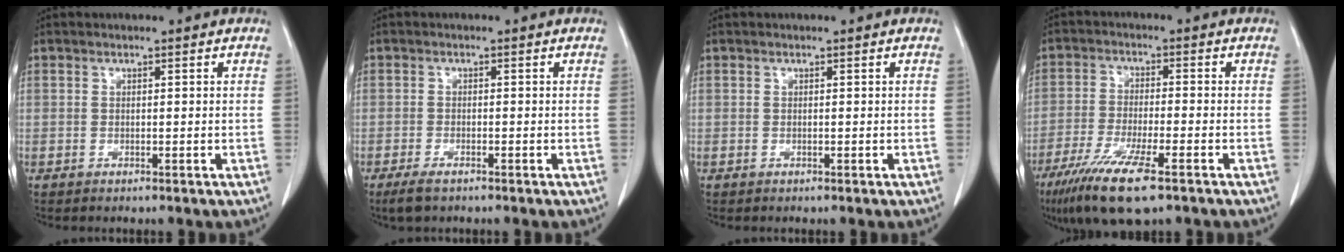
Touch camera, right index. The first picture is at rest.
{"total": 2.8, "force": [-2.1, 0.8, 1.7], "torque": [-0.038, -0.006, -0.033]}
{"total": 0.0}
{"total": 11.4, "force": [-7.1, 1.5, 8.8], "torque": [-0.163, -0.030, -0.119]}